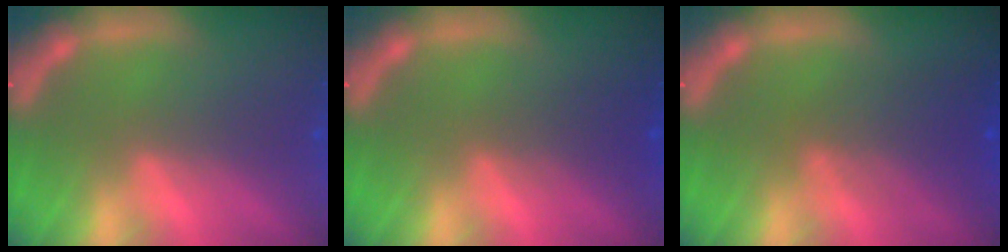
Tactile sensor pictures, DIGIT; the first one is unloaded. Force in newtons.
{"total": 2.0}
{"total": 4.0}